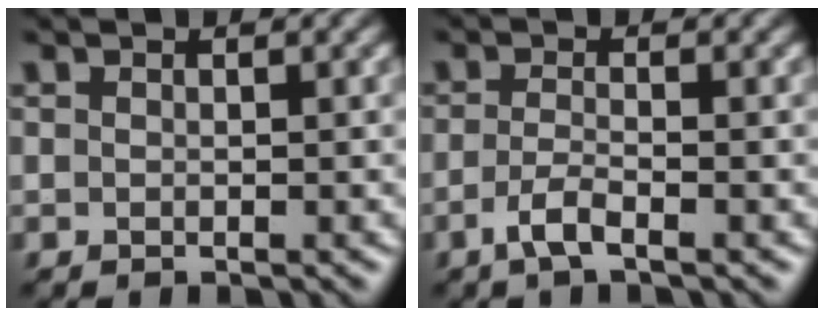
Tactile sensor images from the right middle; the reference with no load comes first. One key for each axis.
{"total": 2.1, "fx": -1.1, "fy": 0.5, "fz": 1.7, "tx": -0.037, "ty": 0.001, "tz": -0.028}